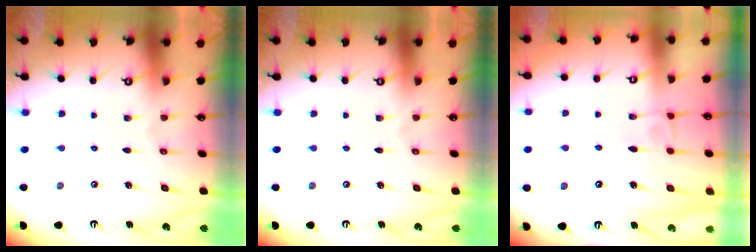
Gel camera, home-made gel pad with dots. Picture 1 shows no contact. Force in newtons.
{"total": 0.0}
{"total": 1.9, "press": 1.9, "slide": 0.2}